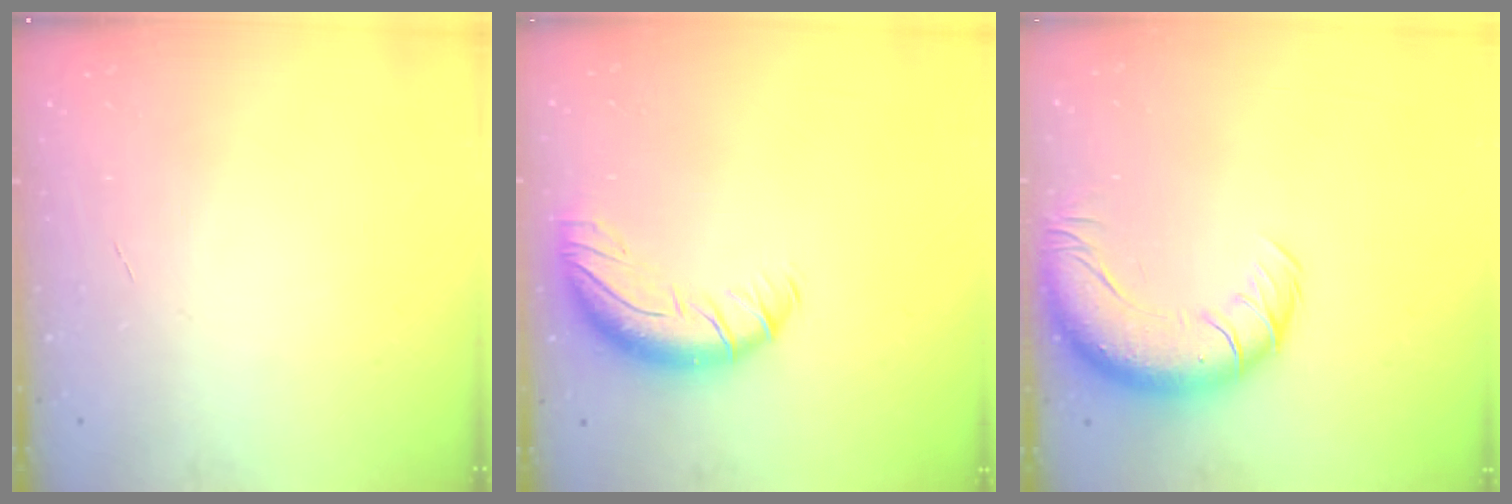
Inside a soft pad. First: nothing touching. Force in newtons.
{"total": 11.5, "press": 11.2, "slide": 2.6}
{"total": 13.9, "press": 13.5, "slide": 3.2}